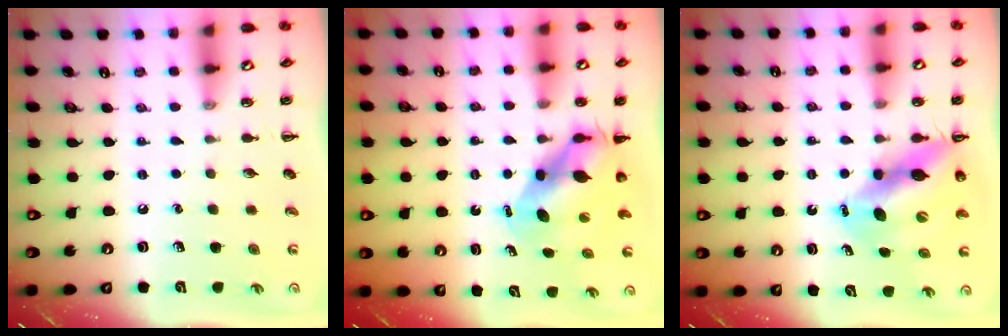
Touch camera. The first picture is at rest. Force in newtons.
{"total": 8.4, "press": 8.3, "slide": 1.3}
{"total": 11.2, "press": 10.8, "slide": 3.2}